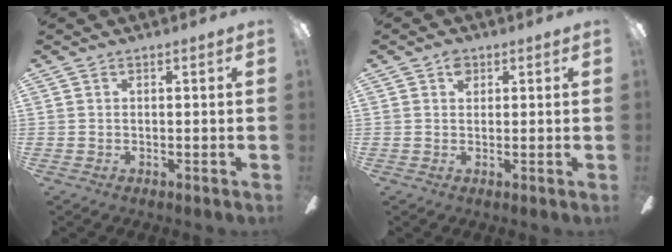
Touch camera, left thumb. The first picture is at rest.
{"total": 2.7, "force": [1.3, 1.9, 1.5], "torque": [-0.015, -0.001, 0.019]}